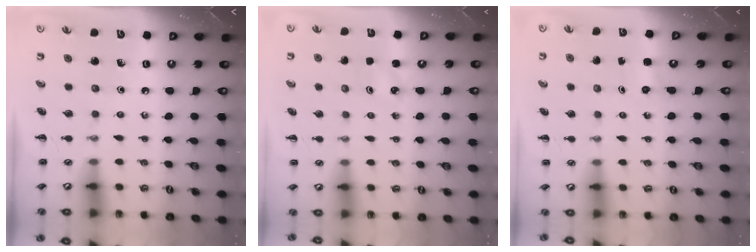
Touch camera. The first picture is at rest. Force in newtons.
{"total": 1.9, "press": 1.8, "slide": 0.5}
{"total": 2.1, "press": 2.0, "slide": 0.6}